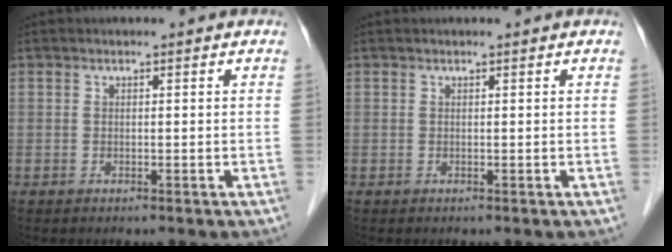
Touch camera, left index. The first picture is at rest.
{"total": 0.5, "force": [0.5, 0.0, 0.2], "torque": [-0.001, 0.006, 0.008]}